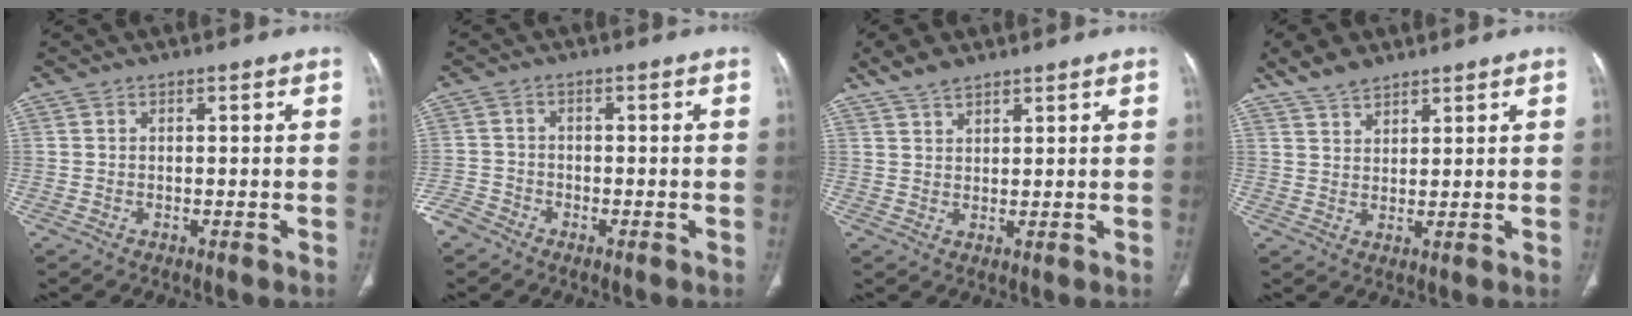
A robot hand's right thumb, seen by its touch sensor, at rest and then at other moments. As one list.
[{"total": 3.7, "force": [-2.8, 2.3, 0.7], "torque": [-0.011, 0.010, -0.062]}, {"total": 4.6, "force": [3.6, 1.9, 2.1], "torque": [-0.038, -0.009, 0.074]}, {"total": 5.5, "force": [4.4, 2.5, 2.2], "torque": [-0.033, -0.015, 0.088]}]